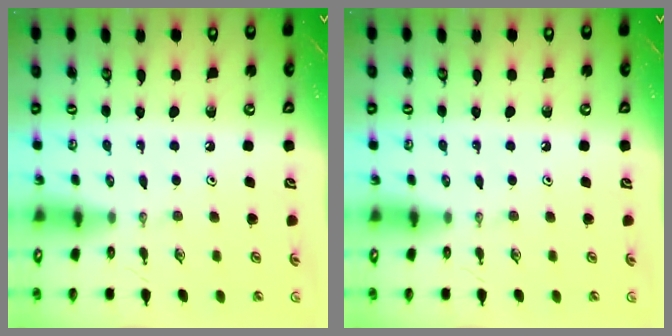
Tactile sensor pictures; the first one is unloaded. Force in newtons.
{"total": 0.0}